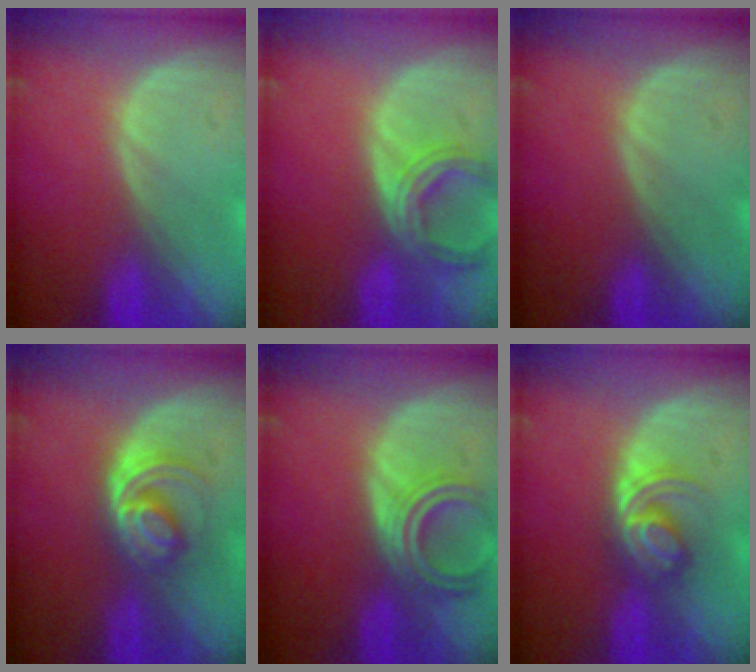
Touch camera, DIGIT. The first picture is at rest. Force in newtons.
{"total": 5.9, "press": 5.5, "slide": 2.2}
{"total": 0.0}
{"total": 6.3, "press": 5.4, "slide": 3.2}
{"total": 5.1, "press": 5.0, "slide": 0.5}
{"total": 6.0, "press": 5.0, "slide": 3.2}